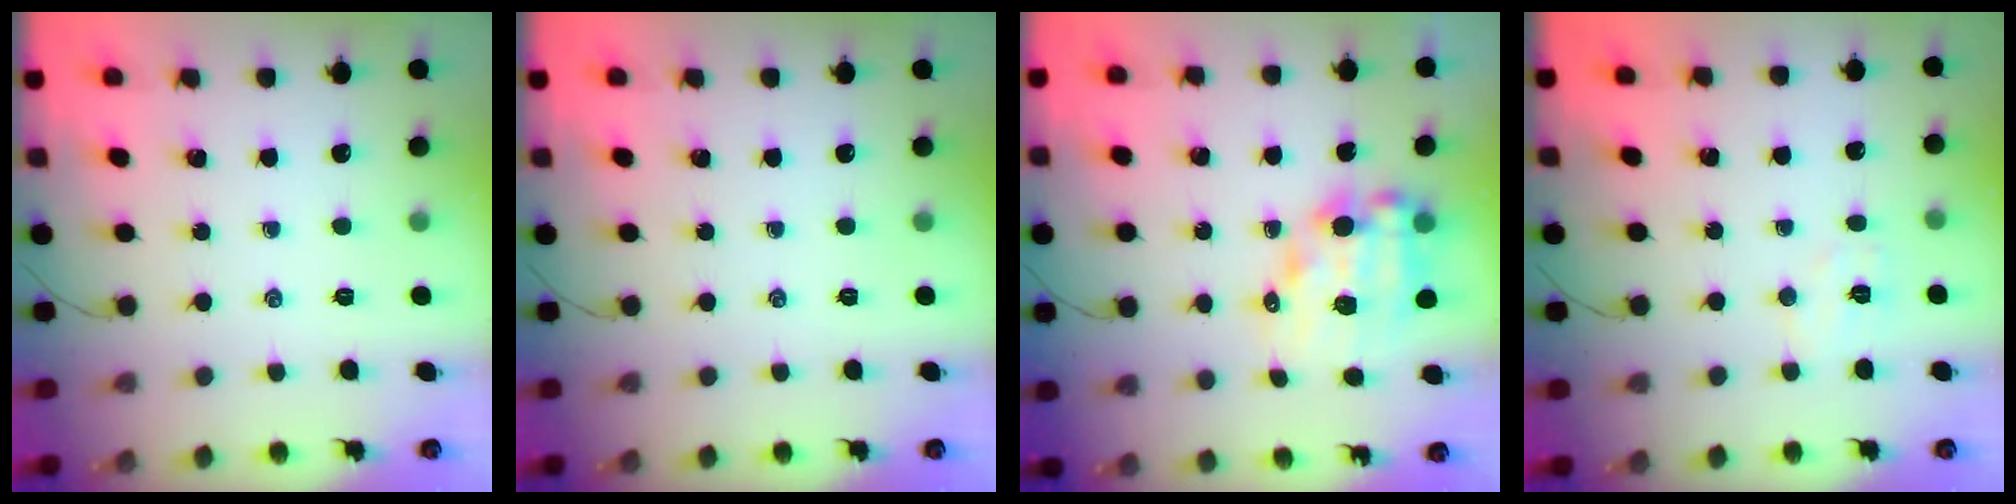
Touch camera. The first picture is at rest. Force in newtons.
{"total": 0.0}
{"total": 10.7, "press": 10.4, "slide": 2.7}
{"total": 4.9, "press": 4.8, "slide": 1.1}